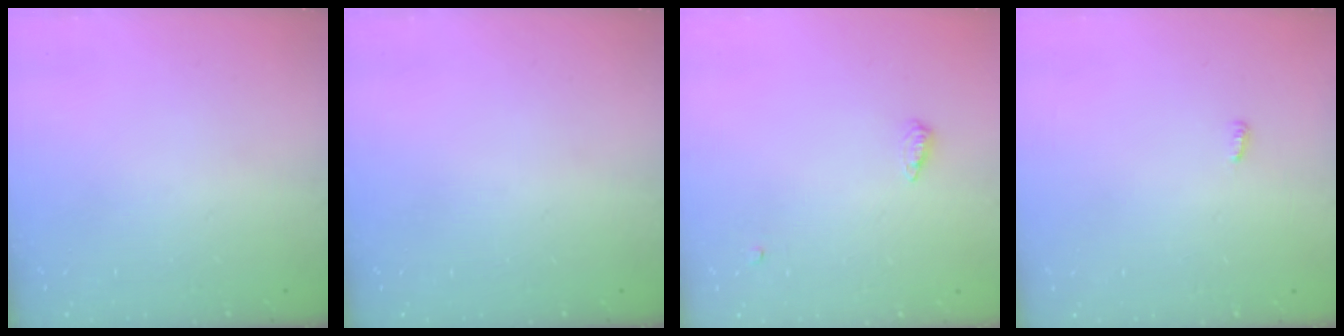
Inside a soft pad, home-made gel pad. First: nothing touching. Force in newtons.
{"total": 0.0}
{"total": 5.5, "press": 5.4, "slide": 1.0}
{"total": 2.9, "press": 2.9, "slide": 0.2}